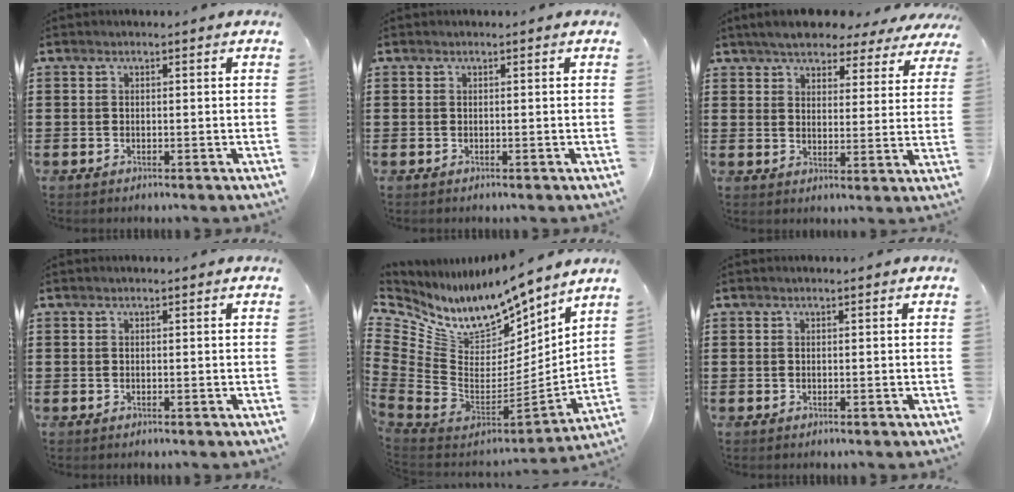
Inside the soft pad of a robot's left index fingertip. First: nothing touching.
{"total": 0.0}
{"total": 5.3, "force": [5.0, 1.1, 1.4], "torque": [-0.051, -0.016, 0.088]}
{"total": 0.0}
{"total": 10.1, "force": [9.0, 3.5, 3.0], "torque": [-0.110, -0.098, 0.156]}
{"total": 0.0}